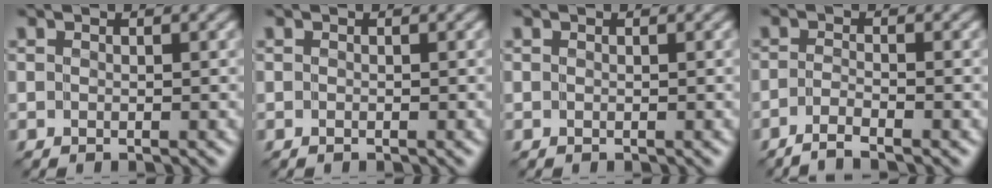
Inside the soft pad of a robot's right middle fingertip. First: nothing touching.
{"total": 0.0}
{"total": 0.0}
{"total": 2.0, "force": [-1.5, 0.2, 1.3], "torque": [-0.021, -0.001, -0.044]}